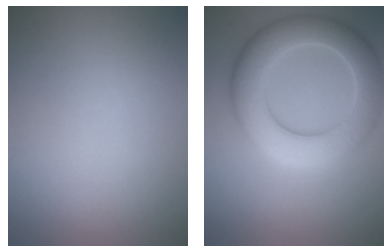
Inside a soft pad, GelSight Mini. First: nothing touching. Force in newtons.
{"total": 7.9, "press": 7.9, "slide": 0.5}